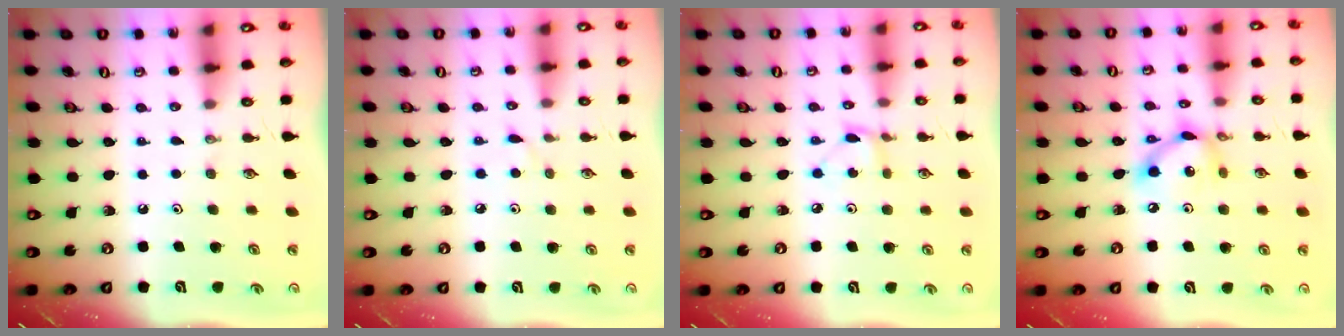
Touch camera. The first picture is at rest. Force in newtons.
{"total": 3.0, "press": 3.0, "slide": 0.2}
{"total": 2.9, "press": 2.9, "slide": 0.3}
{"total": 9.7, "press": 9.7, "slide": 0.6}